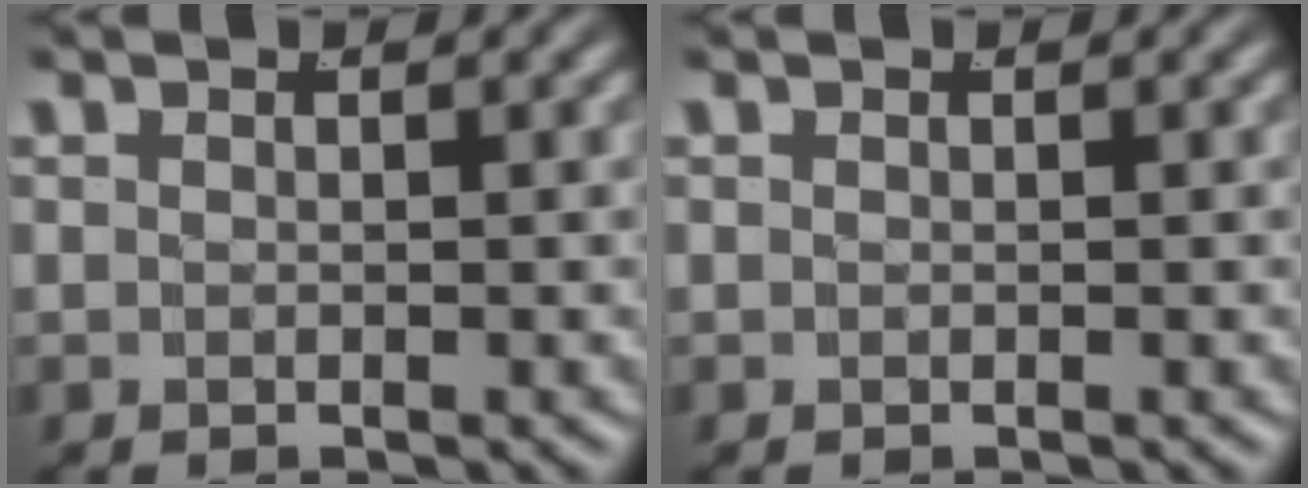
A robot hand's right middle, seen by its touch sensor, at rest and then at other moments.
{"total": 0.0}